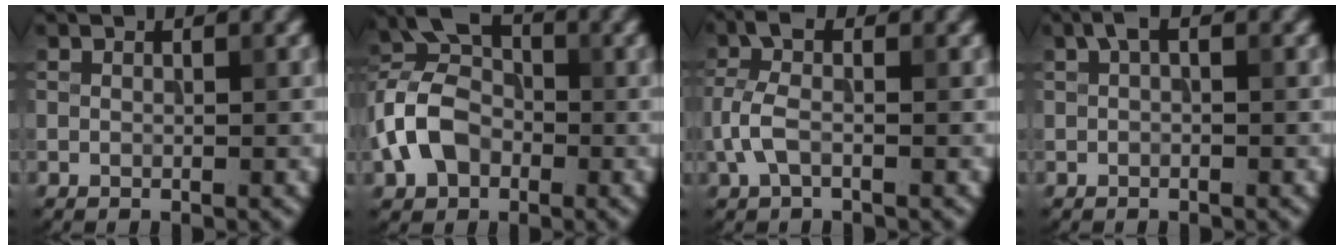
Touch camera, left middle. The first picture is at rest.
{"total": 7.1, "force": [-2.1, 5.0, 4.6], "torque": [-0.091, 0.017, -0.058]}
{"total": 3.0, "force": [-0.7, 1.3, 2.6], "torque": [-0.065, 0.008, -0.023]}
{"total": 1.2, "force": [0.4, 0.5, 1.0], "torque": [-0.019, 0.006, 0.006]}